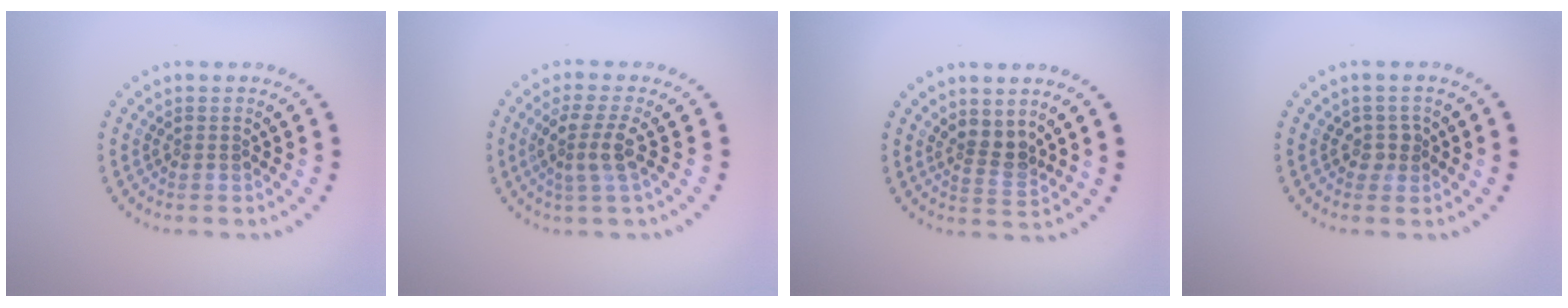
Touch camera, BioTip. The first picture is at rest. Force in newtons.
{"total": 2.9, "press": 2.2, "slide": 1.8}
{"total": 2.4, "press": 1.8, "slide": 1.6}
{"total": 1.4, "press": 1.2, "slide": 0.8}